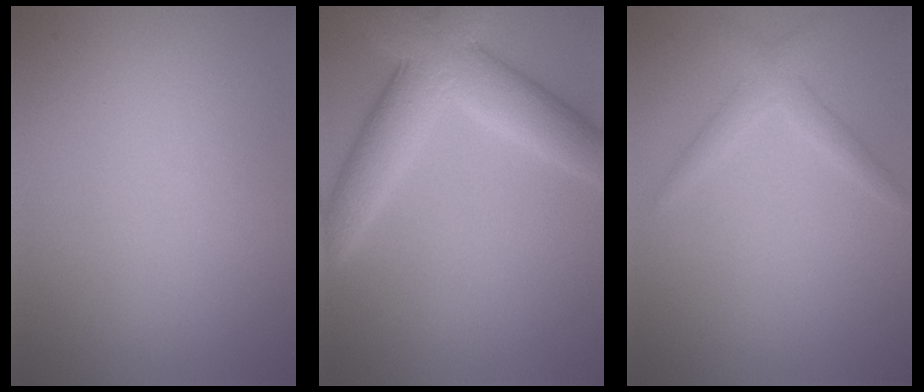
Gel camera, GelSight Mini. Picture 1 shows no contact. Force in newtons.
{"total": 7.5, "press": 7.5, "slide": 0.4}
{"total": 1.8, "press": 1.8, "slide": 0.1}